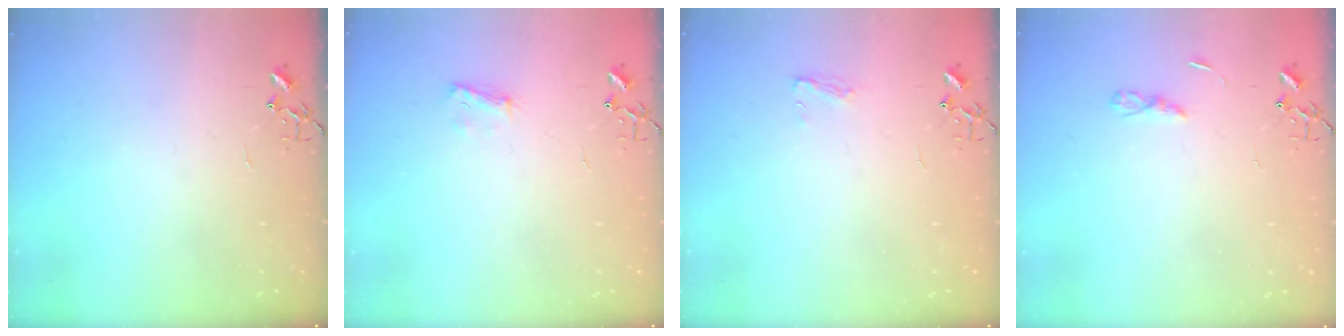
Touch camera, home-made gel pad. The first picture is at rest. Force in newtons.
{"total": 6.6, "press": 6.6, "slide": 0.8}
{"total": 5.2, "press": 5.2, "slide": 0.6}
{"total": 2.9, "press": 2.9, "slide": 0.3}